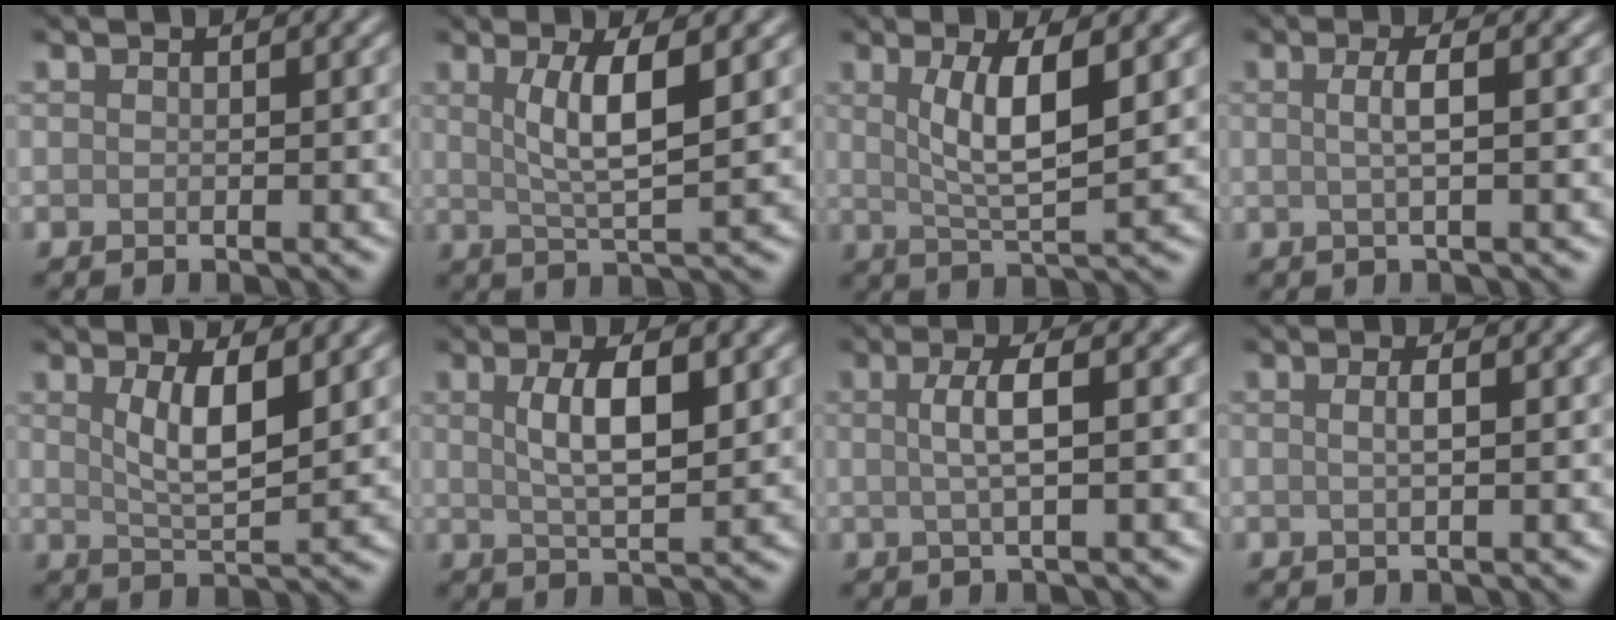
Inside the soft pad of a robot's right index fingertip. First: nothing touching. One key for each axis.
{"total": 5.1, "fx": 1.4, "fy": 1.1, "fz": 4.8, "tx": -0.087, "ty": -0.004, "tz": 0.029}
{"total": 5.4, "fx": 1.5, "fy": 1.3, "fz": 5.1, "tx": -0.094, "ty": -0.007, "tz": 0.031}
{"total": 2.3, "fx": 0.1, "fy": 0.5, "fz": 2.2, "tx": -0.038, "ty": 0.004, "tz": -0.001}
{"total": 4.3, "fx": 1.5, "fy": 1.2, "fz": 3.9, "tx": -0.075, "ty": -0.007, "tz": 0.030}
{"total": 4.9, "fx": 1.2, "fy": 1.5, "fz": 4.5, "tx": -0.085, "ty": 0.002, "tz": 0.024}
{"total": 3.2, "fx": 0.2, "fy": 0.7, "fz": 3.1, "tx": -0.053, "ty": 0.006, "tz": 0.000}
{"total": 1.5, "fx": 0.2, "fy": 0.4, "fz": 1.4, "tx": -0.017, "ty": -0.003, "tz": -0.001}